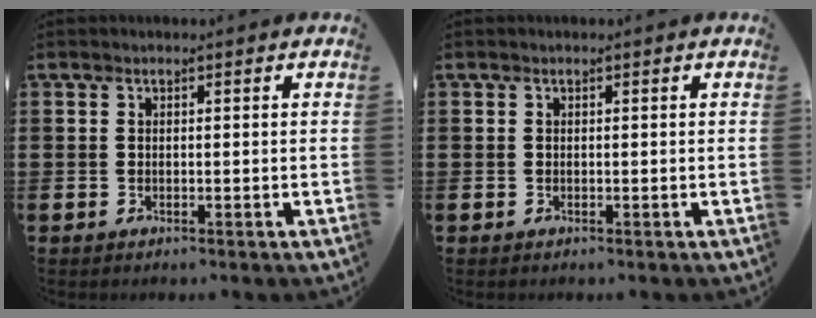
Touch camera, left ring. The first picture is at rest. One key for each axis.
{"total": 0.0}